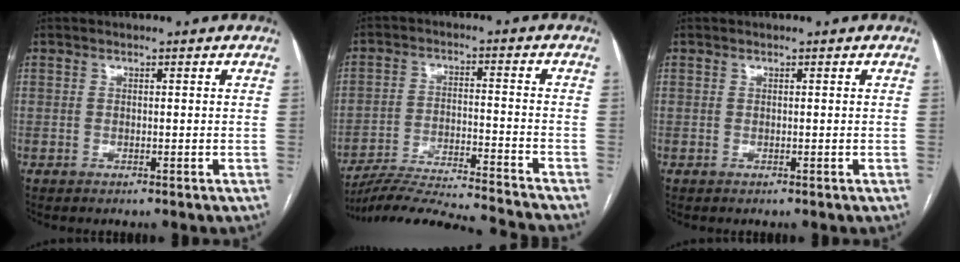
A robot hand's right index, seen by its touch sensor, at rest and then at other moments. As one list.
[{"total": 18.1, "force": [-17.2, -1.2, 5.6], "torque": [-0.107, -0.023, -0.269]}, {"total": 0.0}]